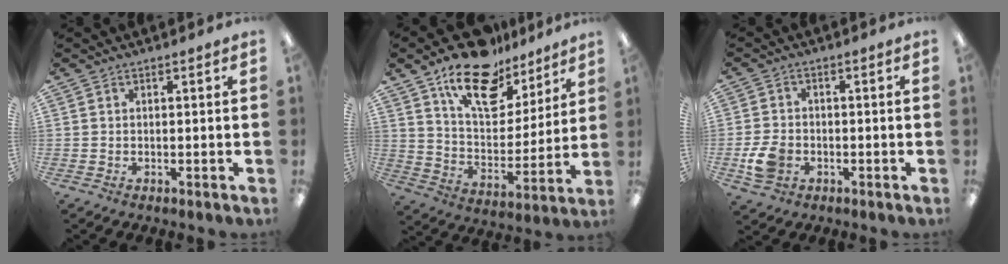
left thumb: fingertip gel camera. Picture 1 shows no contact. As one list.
[{"total": 18.6, "force": [12.9, 9.5, 9.6], "torque": [-0.157, -0.073, 0.225]}, {"total": 6.0, "force": [-1.9, 4.5, 3.5], "torque": [-0.065, 0.005, -0.034]}]